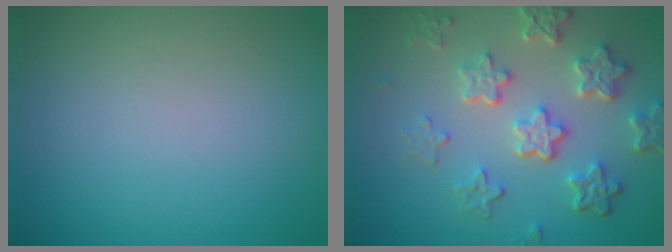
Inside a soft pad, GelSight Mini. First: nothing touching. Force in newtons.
{"total": 5.9, "press": 4.5, "slide": 3.9}